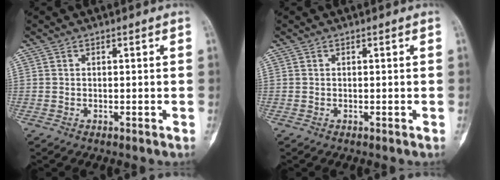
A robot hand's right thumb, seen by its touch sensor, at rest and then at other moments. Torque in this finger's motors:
{"motor_torque": [0.00, 0.00, 0.01, 0.00, 0.00]}